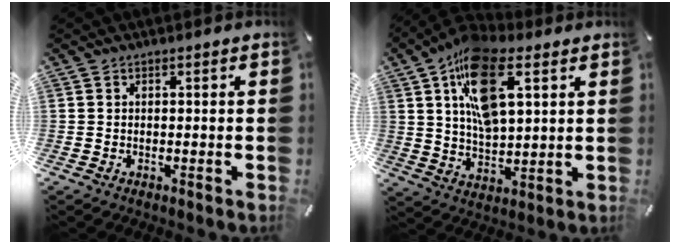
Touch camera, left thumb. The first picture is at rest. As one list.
[{"total": 16.7, "force": [7.4, 8.5, 12.3], "torque": [-0.224, -0.013, 0.129]}]